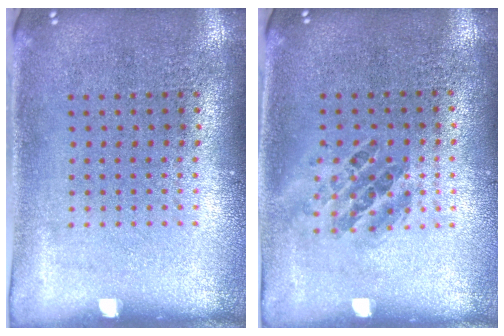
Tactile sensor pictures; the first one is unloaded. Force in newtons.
{"total": 1.0, "press": 0.8, "slide": 0.5}